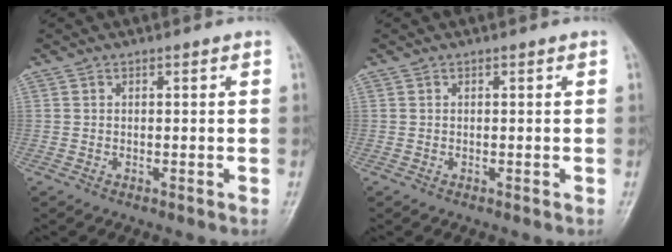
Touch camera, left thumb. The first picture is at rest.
{"total": 0.0}